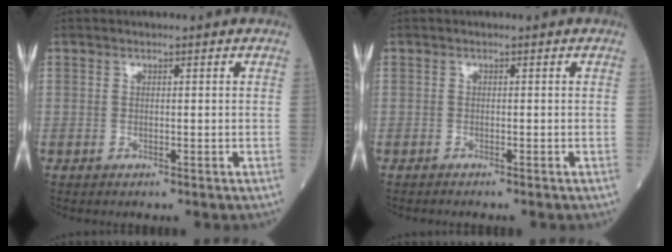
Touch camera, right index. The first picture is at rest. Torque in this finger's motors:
{"motor_torque": [-0.10, -0.08, 0.05, -0.01]}